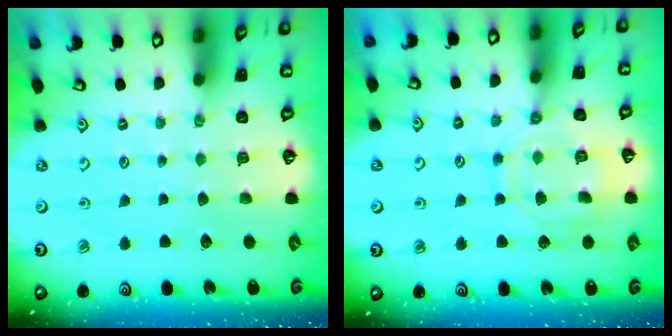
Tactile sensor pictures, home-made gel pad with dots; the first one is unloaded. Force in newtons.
{"total": 11.8, "press": 11.7, "slide": 1.1}